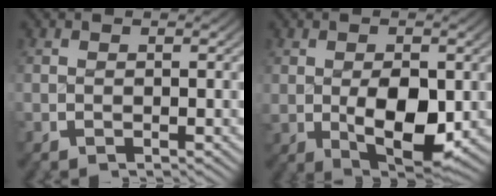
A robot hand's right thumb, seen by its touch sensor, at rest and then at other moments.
{"total": 7.5, "force": [-0.8, 4.2, 6.2], "torque": [-0.116, -0.040, 0.007]}